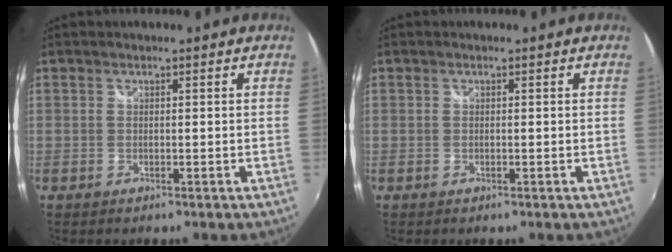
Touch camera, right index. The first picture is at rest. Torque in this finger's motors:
{"motor_torque": [-0.16, 0.12, -0.02, 0.00]}